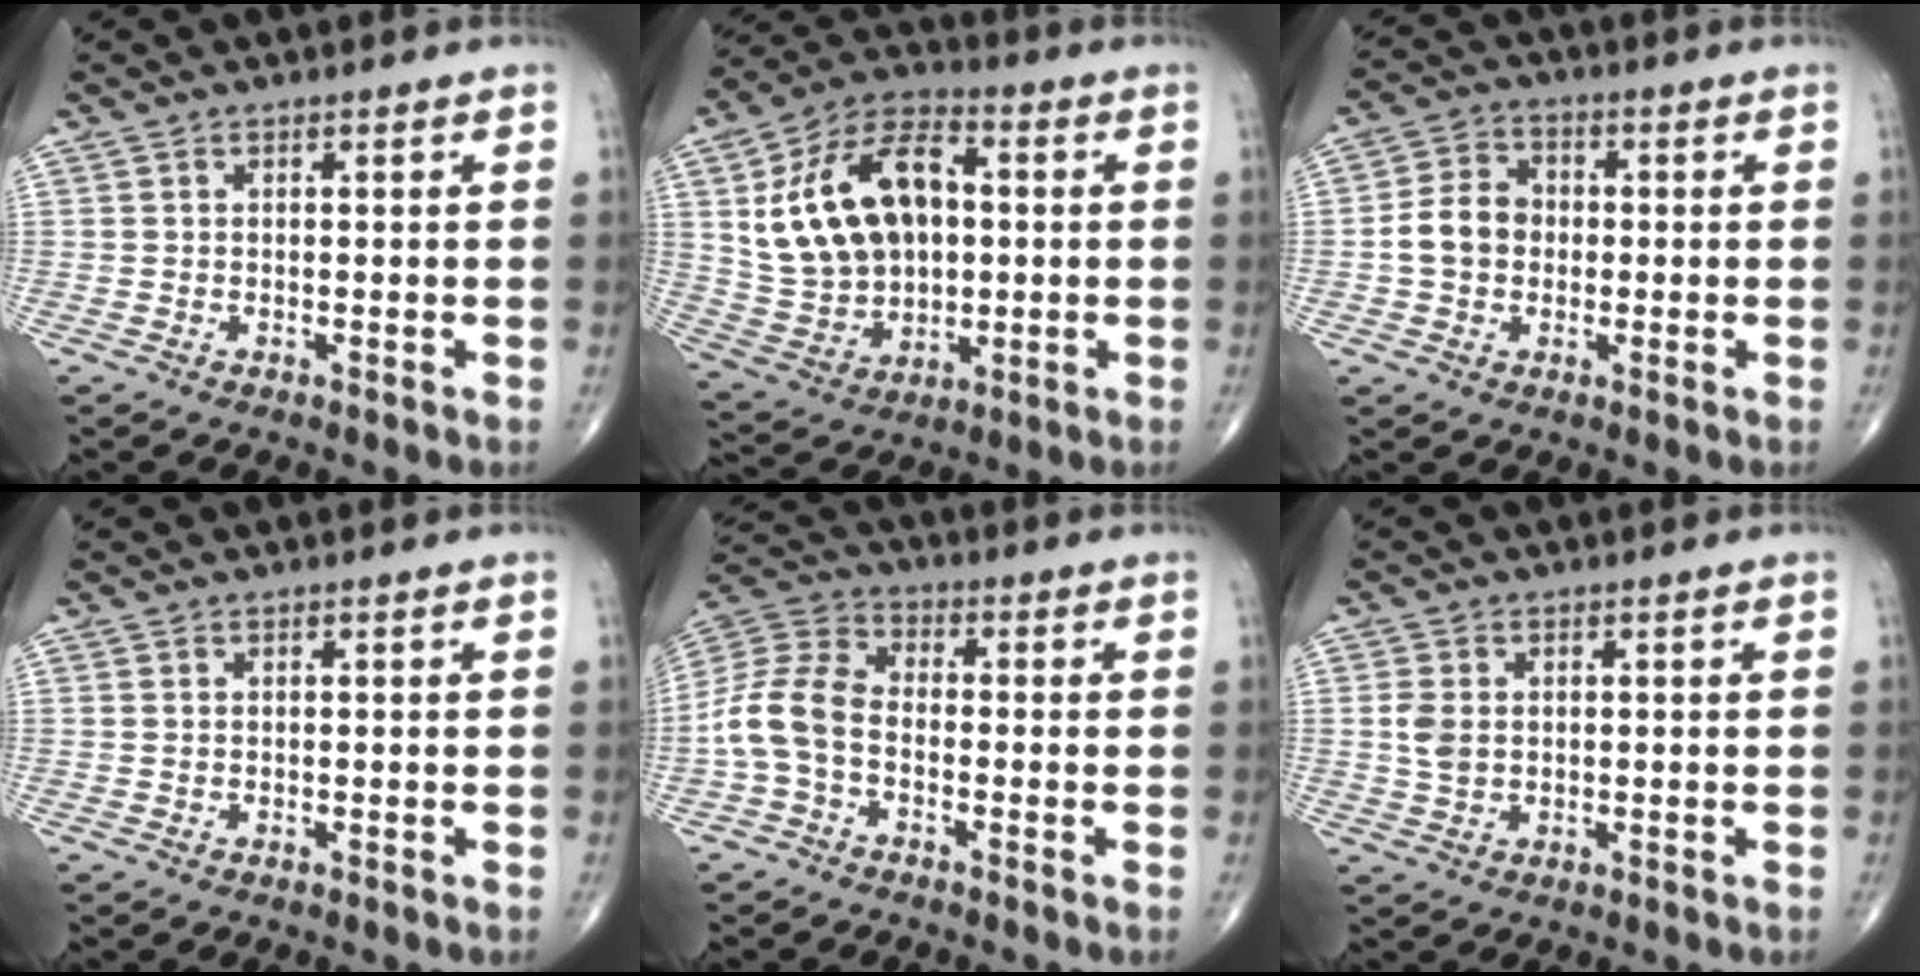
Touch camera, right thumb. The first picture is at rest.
{"total": 20.0, "force": [3.3, 13.0, 14.8], "torque": [-0.242, 0.017, 0.065]}
{"total": 7.5, "force": [-0.6, 6.2, 4.2], "torque": [-0.063, 0.022, -0.021]}
{"total": 0.0}
{"total": 9.6, "force": [-2.5, 6.2, 6.9], "torque": [-0.142, 0.031, -0.062]}
{"total": 3.9, "force": [0.4, 2.8, 2.6], "torque": [-0.053, 0.000, 0.011]}